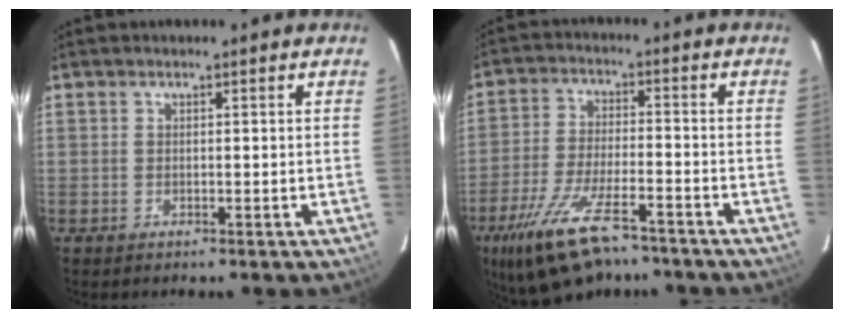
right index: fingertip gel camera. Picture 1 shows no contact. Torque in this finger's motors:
{"motor_torque": [1.32, -0.82, 0.63, 0.14]}